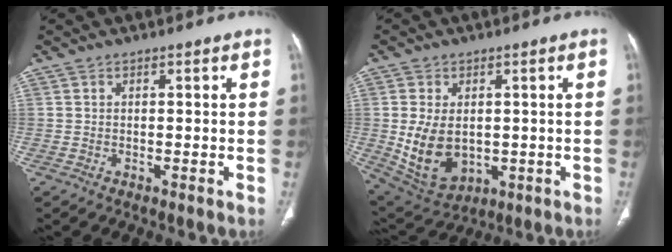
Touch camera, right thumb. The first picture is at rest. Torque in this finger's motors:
{"motor_torque": [-0.33, 1.02, 0.73, 0.71, 0.34]}